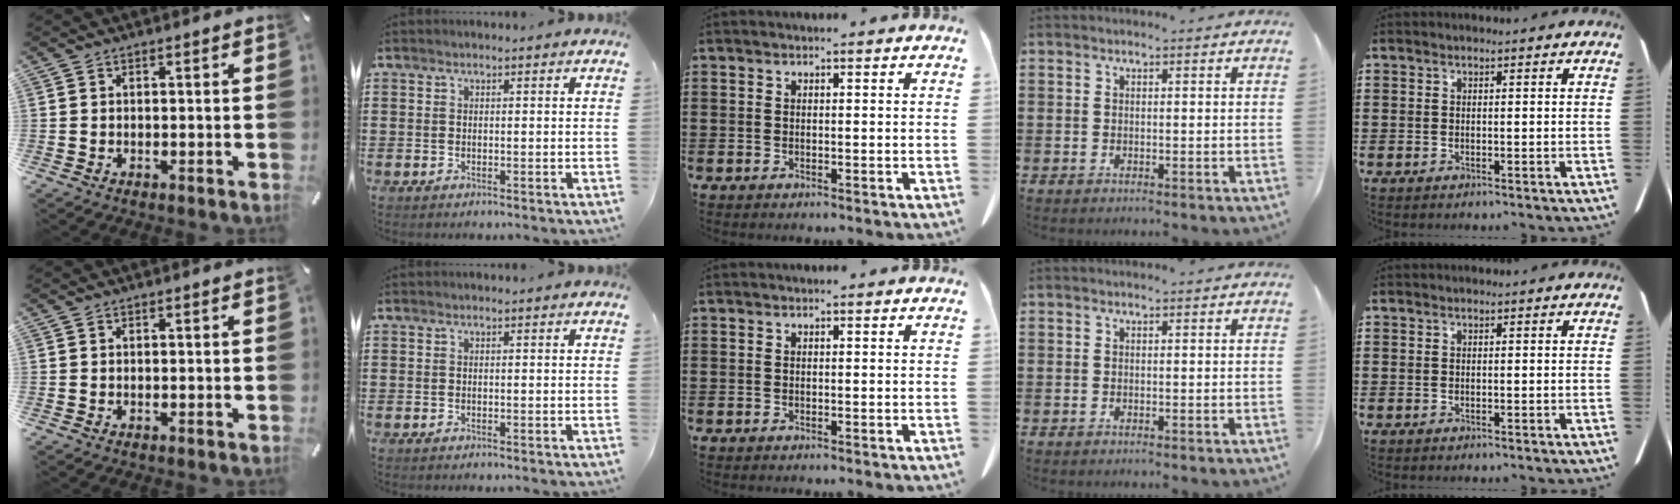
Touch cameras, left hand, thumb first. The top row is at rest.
{}